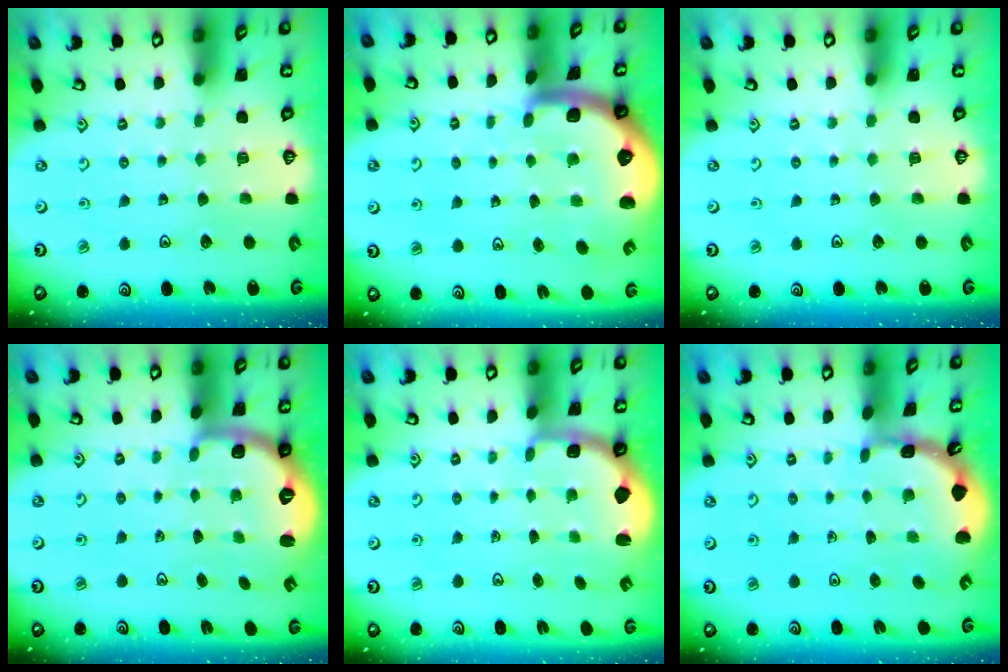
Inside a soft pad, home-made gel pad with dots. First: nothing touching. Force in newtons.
{"total": 5.3, "press": 5.2, "slide": 0.9}
{"total": 0.0}
{"total": 2.7, "press": 1.6, "slide": 2.1}
{"total": 2.1, "press": 1.3, "slide": 1.6}
{"total": 1.8, "press": 1.8, "slide": 0.1}